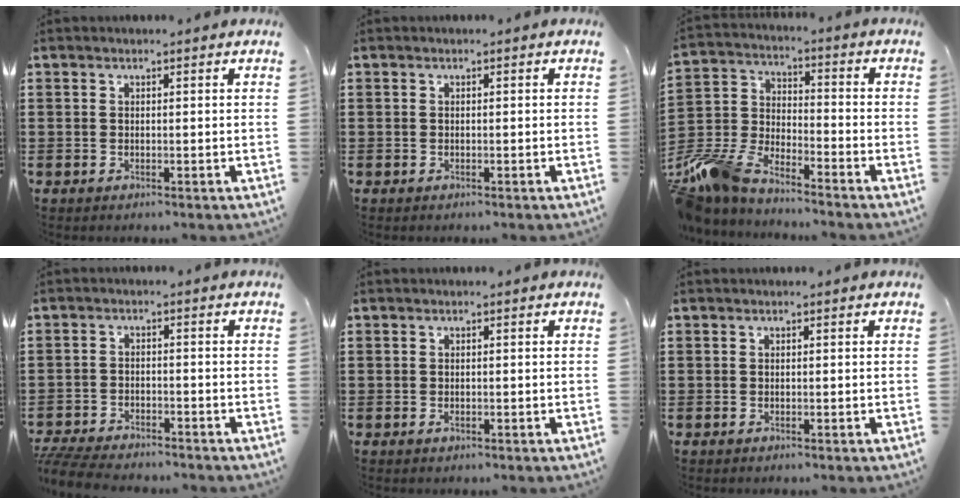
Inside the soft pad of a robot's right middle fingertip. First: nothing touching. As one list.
[{"total": 0.0}, {"total": 8.9, "force": [-8.1, 1.9, 2.9], "torque": [-0.094, 0.003, -0.170]}, {"total": 4.8, "force": [-4.7, 0.4, 1.0], "torque": [-0.035, -0.006, -0.098]}, {"total": 0.6, "force": [-0.4, 0.2, 0.5], "torque": [-0.011, -0.007, -0.006]}, {"total": 0.0}]